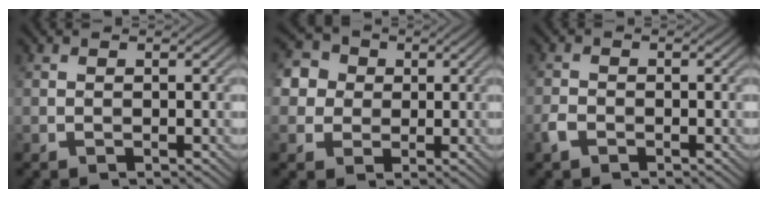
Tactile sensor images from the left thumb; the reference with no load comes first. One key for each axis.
{"total": 5.9, "fx": 1.0, "fy": 5.3, "fz": 2.2, "tx": -0.072, "ty": 0.016, "tz": 0.003}
{"total": 1.9, "fx": -1.2, "fy": 1.1, "fz": 1.0, "tx": -0.030, "ty": 0.002, "tz": -0.029}